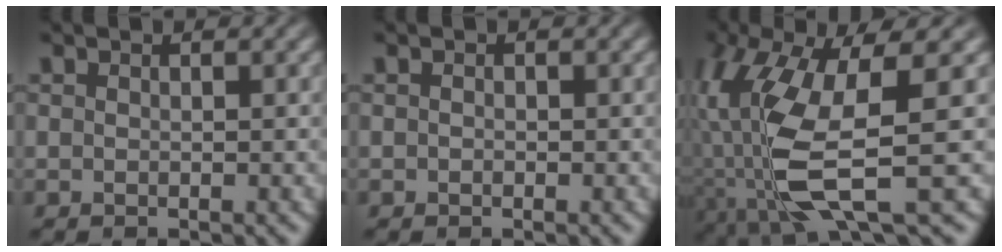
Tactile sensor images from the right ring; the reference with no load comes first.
{"total": 0.0}
{"total": 11.6, "force": [-0.9, 5.2, 10.4], "torque": [-0.227, -0.032, 0.005]}